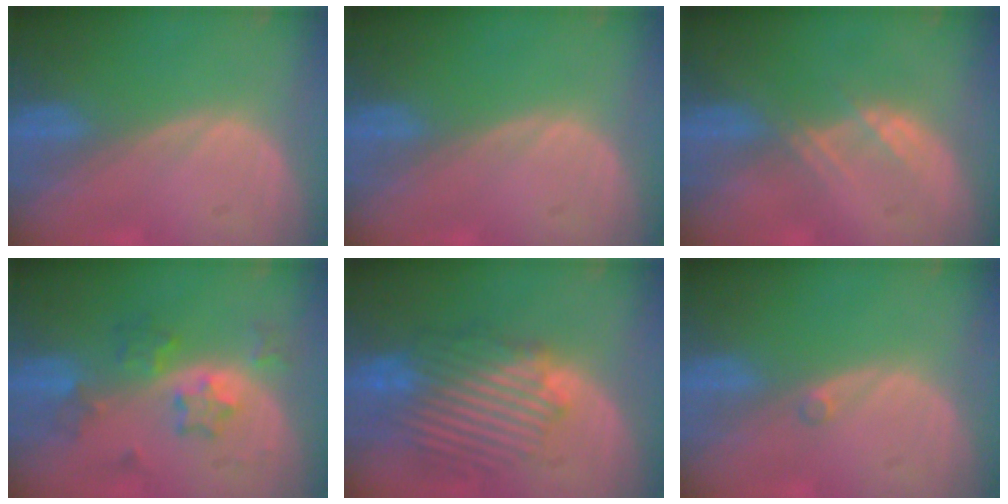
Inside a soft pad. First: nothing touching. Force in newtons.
{"total": 0.0}
{"total": 2.3, "press": 2.3, "slide": 0.2}
{"total": 5.8, "press": 5.7, "slide": 1.4}
{"total": 9.8, "press": 9.5, "slide": 2.5}
{"total": 0.6, "press": 0.6, "slide": 0.1}